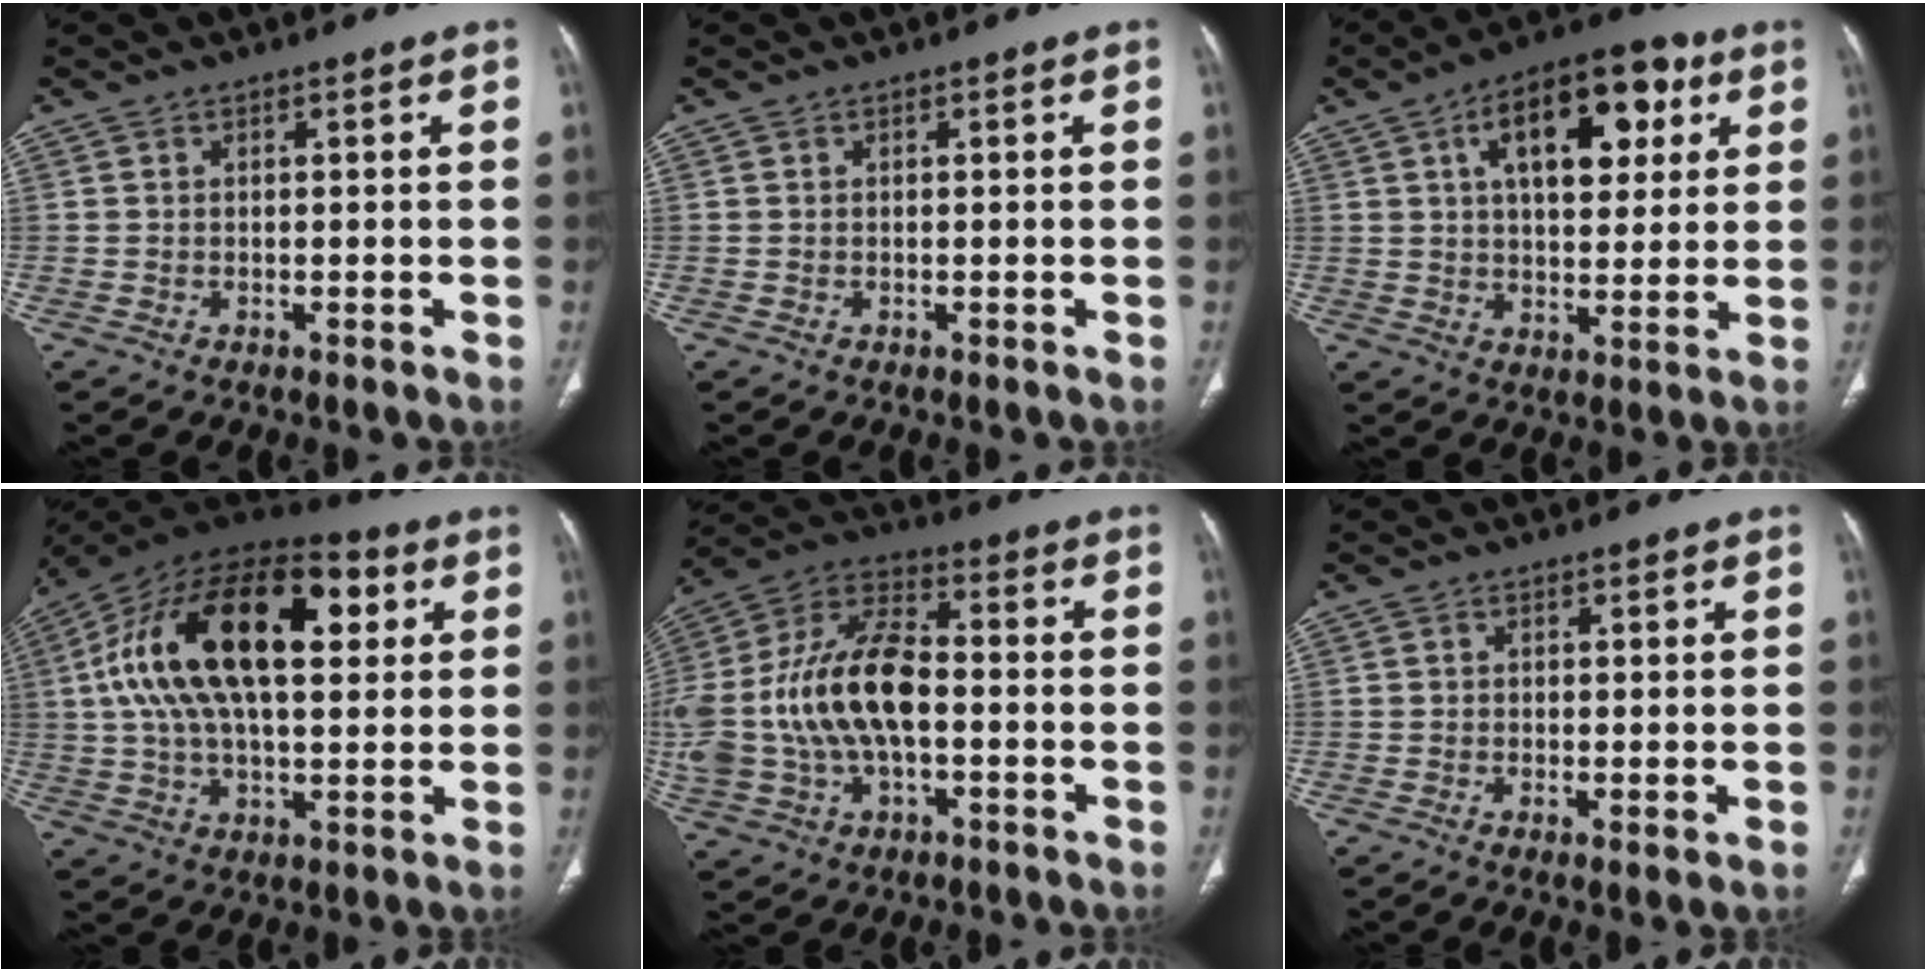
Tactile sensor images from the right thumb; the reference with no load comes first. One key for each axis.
{"total": 0.0}
{"total": 17.3, "fx": 6.3, "fy": 9.0, "fz": 13.4, "tx": -0.157, "ty": 0.003, "tz": 0.091}
{"total": 27.2, "fx": 6.6, "fy": 13.4, "fz": 22.7, "tx": -0.402, "ty": 0.029, "tz": 0.103}
{"total": 21.4, "fx": -1.6, "fy": 12.0, "fz": 17.6, "tx": -0.374, "ty": 0.031, "tz": -0.026}
{"total": 1.5, "fx": -0.2, "fy": 0.4, "fz": 1.4, "tx": -0.031, "ty": -0.008, "tz": -0.005}